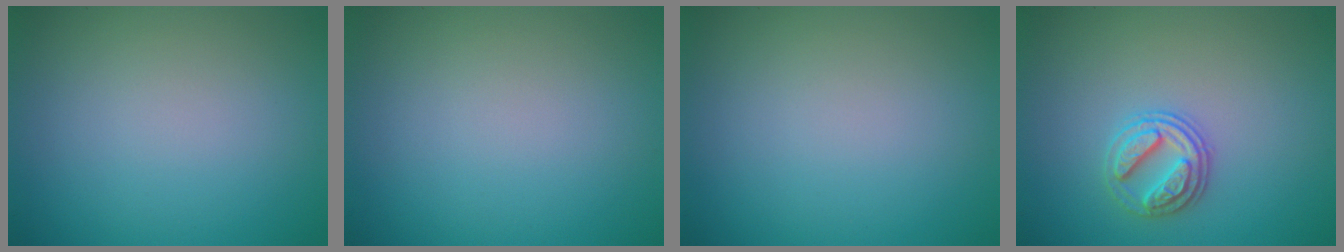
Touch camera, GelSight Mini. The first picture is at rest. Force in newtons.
{"total": 0.0}
{"total": 0.0}
{"total": 2.7, "press": 2.7, "slide": 0.7}